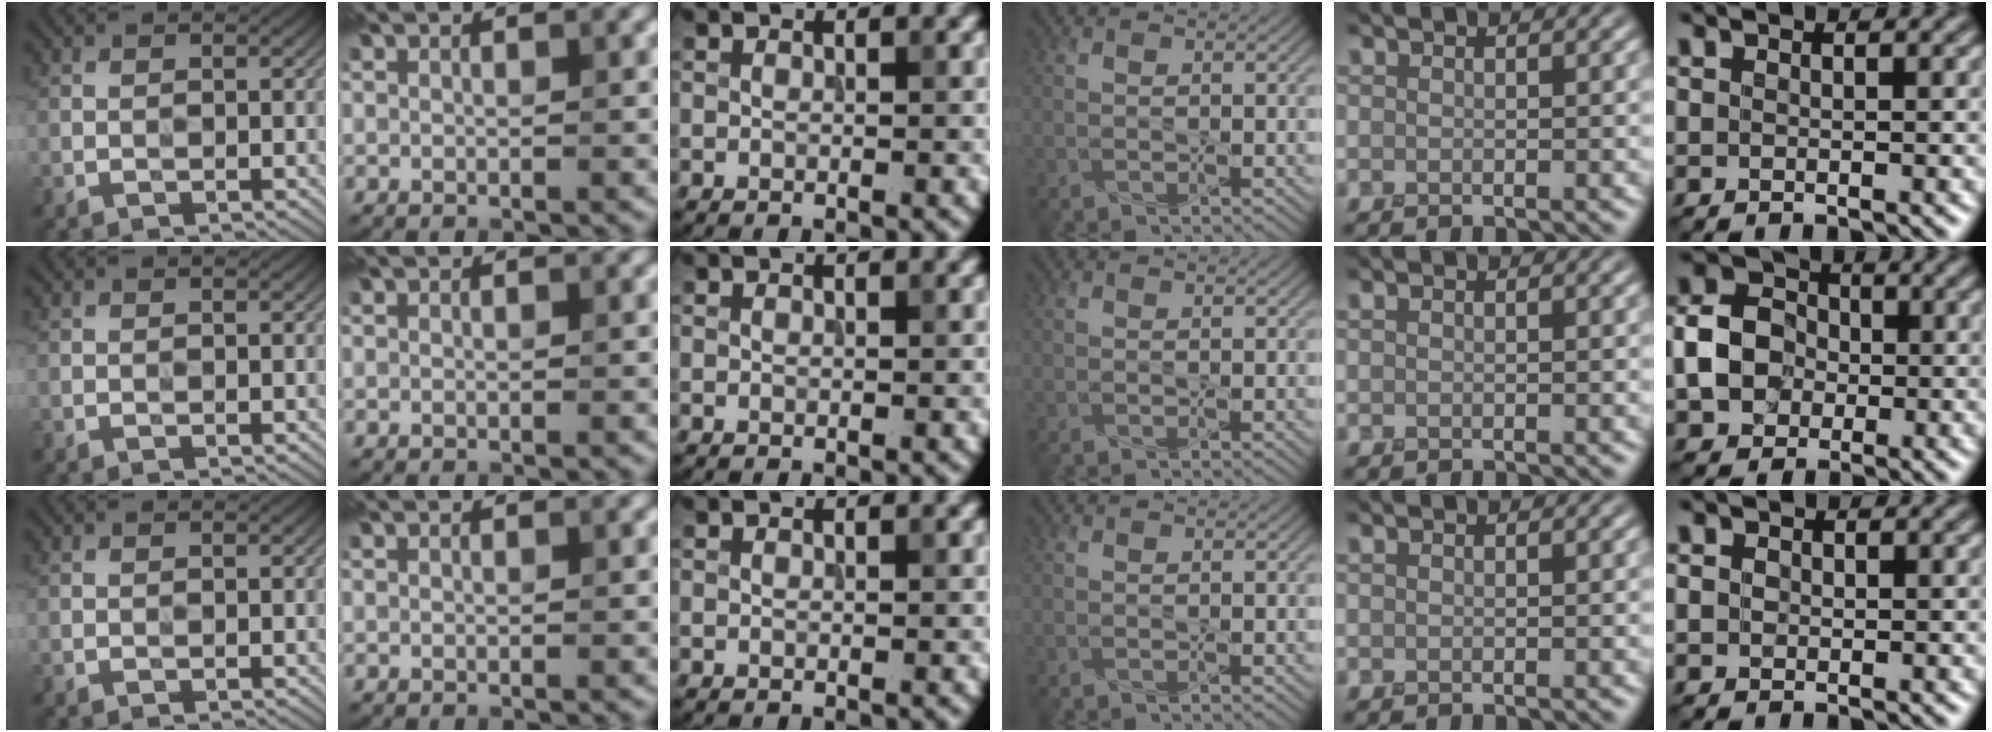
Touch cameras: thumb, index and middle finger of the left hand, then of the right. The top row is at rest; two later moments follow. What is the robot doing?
{"motion": "press", "object": "button"}